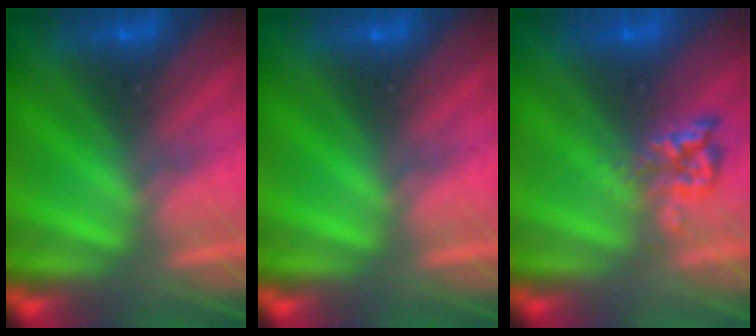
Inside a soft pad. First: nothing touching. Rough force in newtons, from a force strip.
{"total": 0.0}
{"total": 2.4}